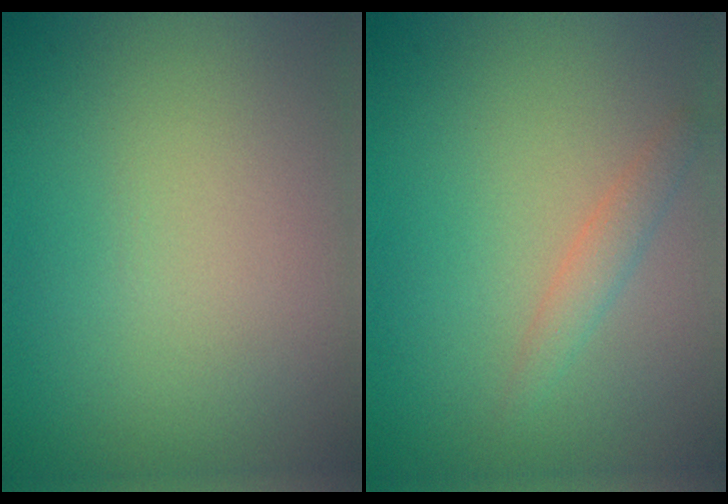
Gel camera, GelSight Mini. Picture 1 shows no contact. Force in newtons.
{"total": 1.5, "press": 1.5, "slide": 0.2}